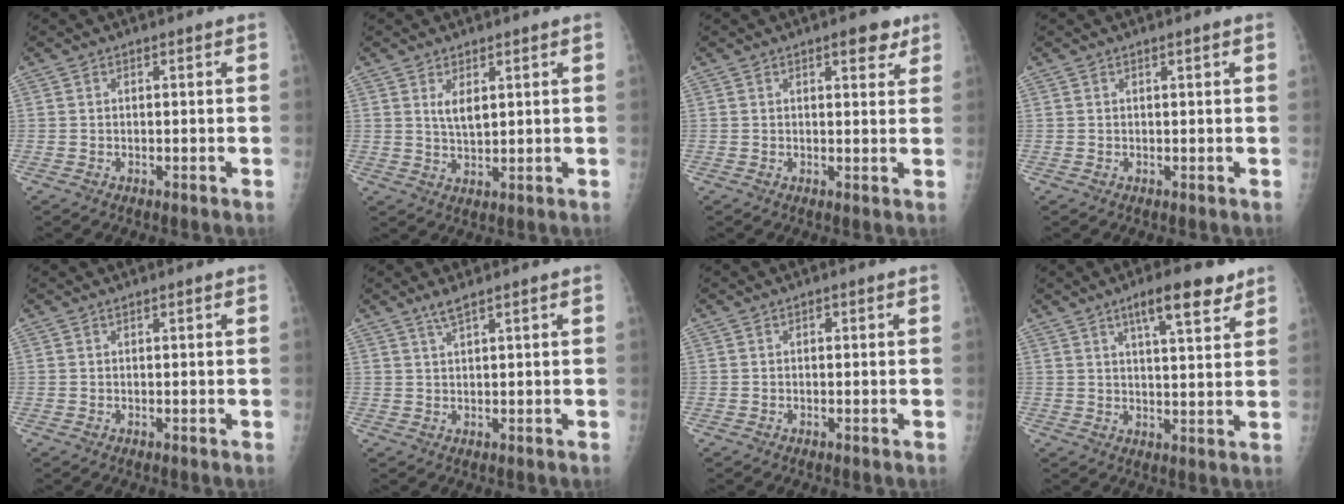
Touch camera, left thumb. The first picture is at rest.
{"total": 3.7, "force": [1.7, 1.5, 2.9], "torque": [-0.047, -0.015, 0.036]}
{"total": 4.5, "force": [2.8, 1.8, 3.1], "torque": [-0.024, -0.011, 0.032]}
{"total": 0.8, "force": [0.5, 0.0, 0.7], "torque": [-0.010, 0.000, 0.009]}
{"total": 0.6, "force": [0.5, 0.0, 0.4], "torque": [-0.005, -0.002, 0.011]}
{"total": 2.5, "force": [1.9, 0.0, 1.6], "torque": [-0.036, -0.007, 0.043]}
{"total": 0.6, "force": [0.3, 0.3, 0.4], "torque": [-0.003, 0.001, 0.004]}
{"total": 9.3, "force": [5.9, 2.3, 6.8], "torque": [-0.089, -0.027, 0.091]}